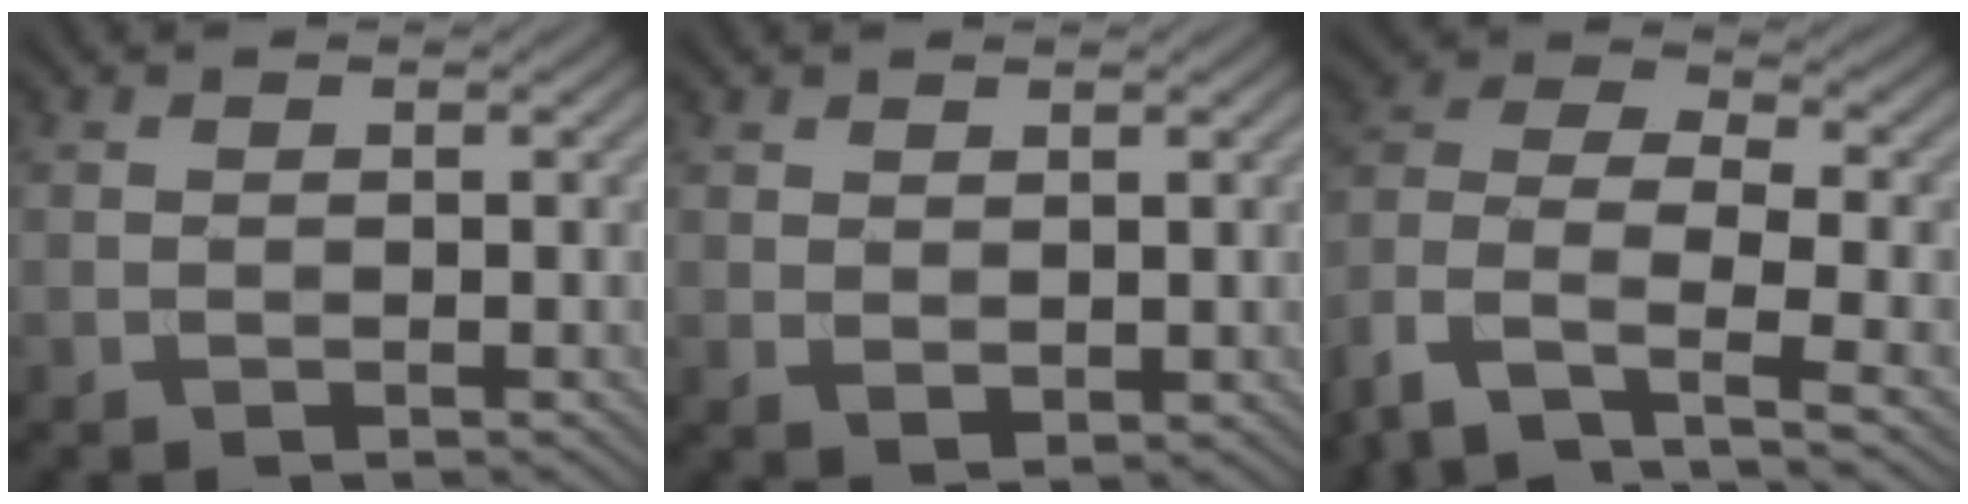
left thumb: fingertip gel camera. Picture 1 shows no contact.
{"total": 1.5, "force": [0.8, 0.8, 1.0], "torque": [-0.020, -0.006, 0.021]}
{"total": 11.0, "force": [-5.6, 5.9, 7.4], "torque": [-0.169, -0.016, -0.120]}